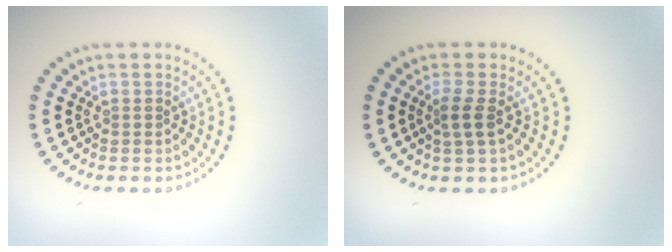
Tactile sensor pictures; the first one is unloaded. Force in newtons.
{"total": 1.7, "press": 1.3, "slide": 1.0}